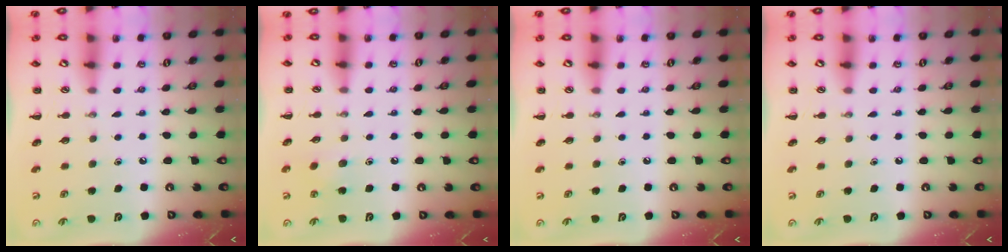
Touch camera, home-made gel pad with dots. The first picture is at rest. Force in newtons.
{"total": 5.1, "press": 5.0, "slide": 1.2}
{"total": 0.0}
{"total": 0.0}